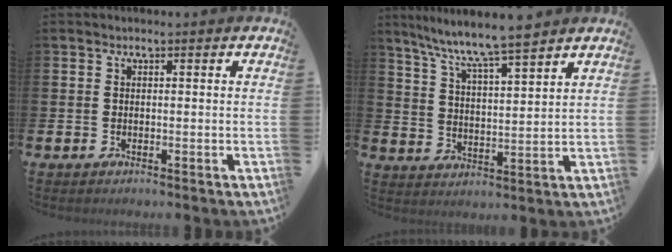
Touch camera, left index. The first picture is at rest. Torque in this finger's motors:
{"motor_torque": [0.15, -0.49, 0.46, 0.16]}